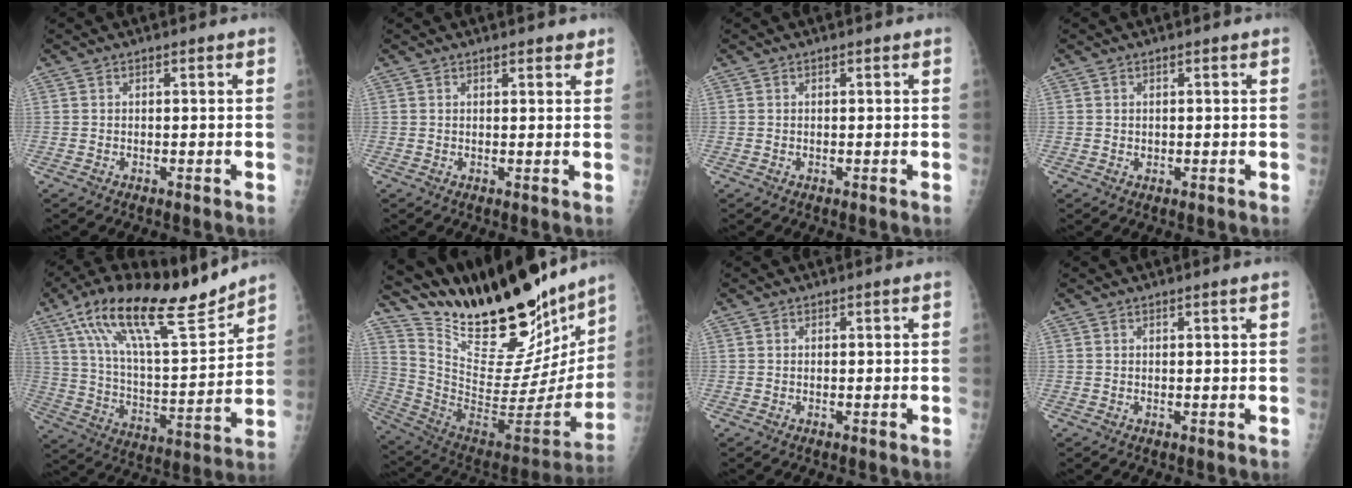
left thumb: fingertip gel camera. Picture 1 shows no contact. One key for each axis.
{"total": 2.9, "fx": 2.3, "fy": 0.9, "fz": 1.5, "tx": -0.005, "ty": -0.006, "tz": 0.028}
{"total": 0.5, "fx": 0.4, "fy": 0.2, "fz": 0.3, "tx": -0.003, "ty": -0.001, "tz": 0.005}
{"total": 1.0, "fx": 0.7, "fy": 0.5, "fz": 0.5, "tx": 0.002, "ty": -0.003, "tz": 0.009}
{"total": 22.4, "fx": 15.9, "fy": 6.0, "fz": 14.5, "tx": -0.219, "ty": -0.059, "tz": 0.278}
{"total": 33.7, "fx": 26.5, "fy": 10.4, "fz": 18.0, "tx": -0.262, "ty": -0.118, "tz": 0.408}
{"total": 0.0}
{"total": 0.7, "fx": 0.4, "fy": -0.2, "fz": 0.5, "tx": -0.012, "ty": -0.002, "tz": 0.010}